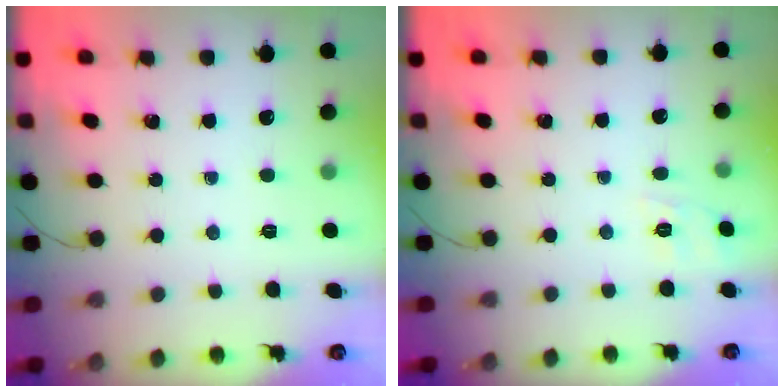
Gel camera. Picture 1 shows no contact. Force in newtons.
{"total": 6.9, "press": 6.7, "slide": 1.9}